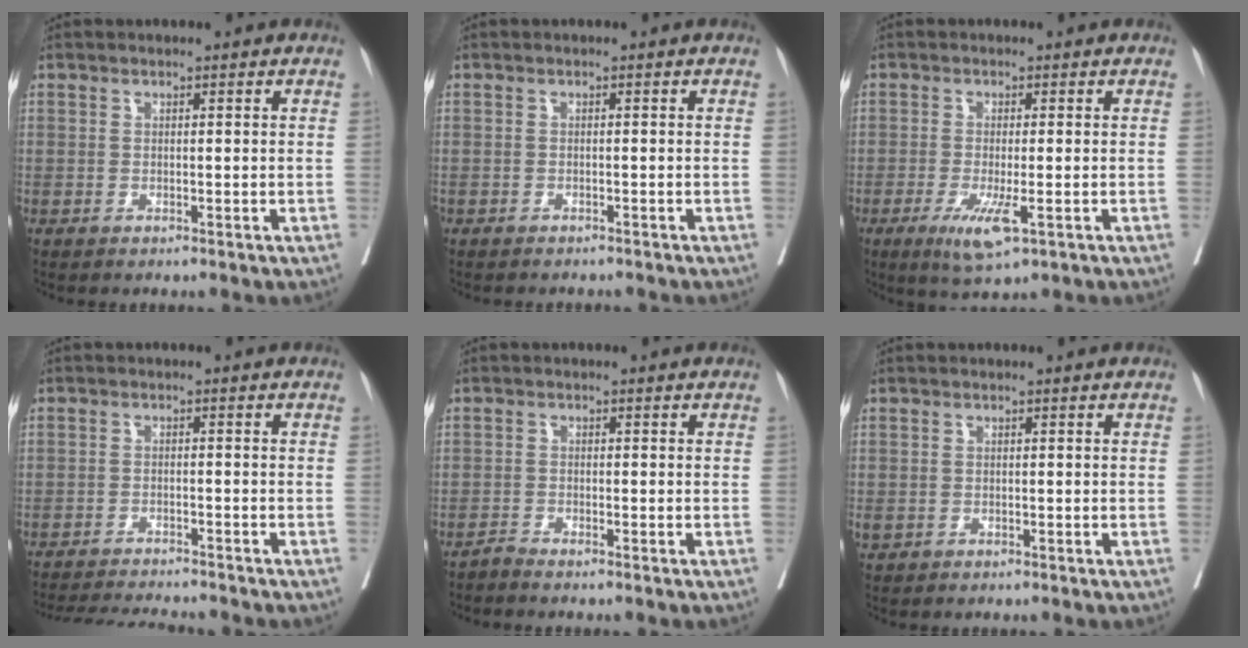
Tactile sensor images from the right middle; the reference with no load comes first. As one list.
[{"total": 2.8, "force": [-2.5, 1.1, 0.6], "torque": [-0.010, -0.003, -0.034]}, {"total": 6.0, "force": [-2.5, 0.5, 5.4], "torque": [-0.101, -0.018, -0.039]}, {"total": 8.9, "force": [-8.5, 0.2, 2.6], "torque": [-0.037, -0.011, -0.128]}, {"total": 1.0, "force": [-1.0, -0.2, -0.1], "torque": [0.004, -0.002, -0.020]}, {"total": 0.9, "force": [-0.2, 0.8, 0.4], "torque": [-0.010, 0.002, 0.002]}]